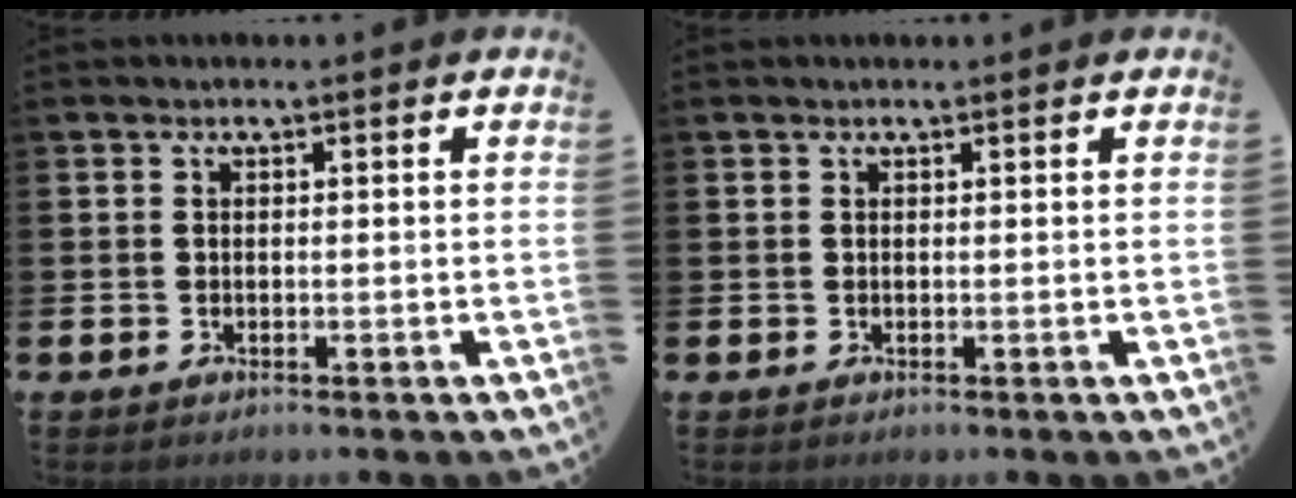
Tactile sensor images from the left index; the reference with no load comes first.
{"total": 0.0}